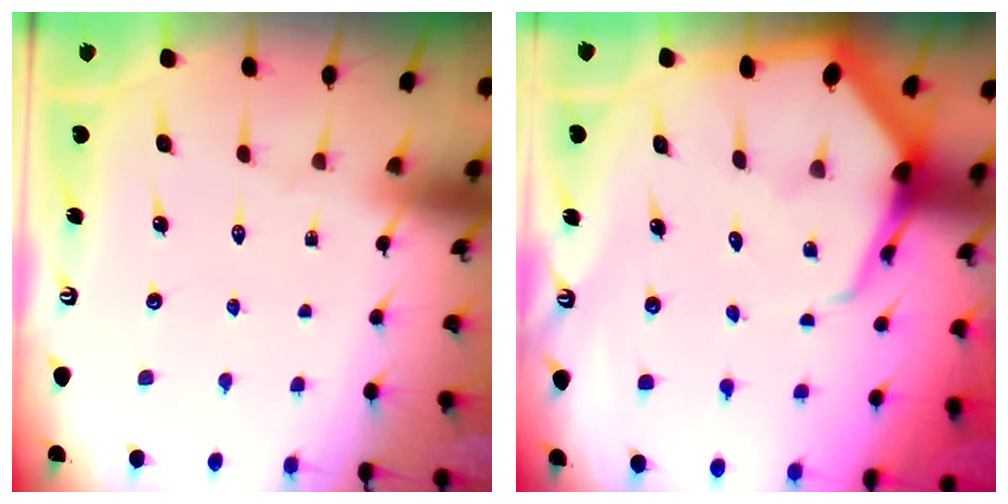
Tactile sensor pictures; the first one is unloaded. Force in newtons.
{"total": 7.2, "press": 7.1, "slide": 0.8}